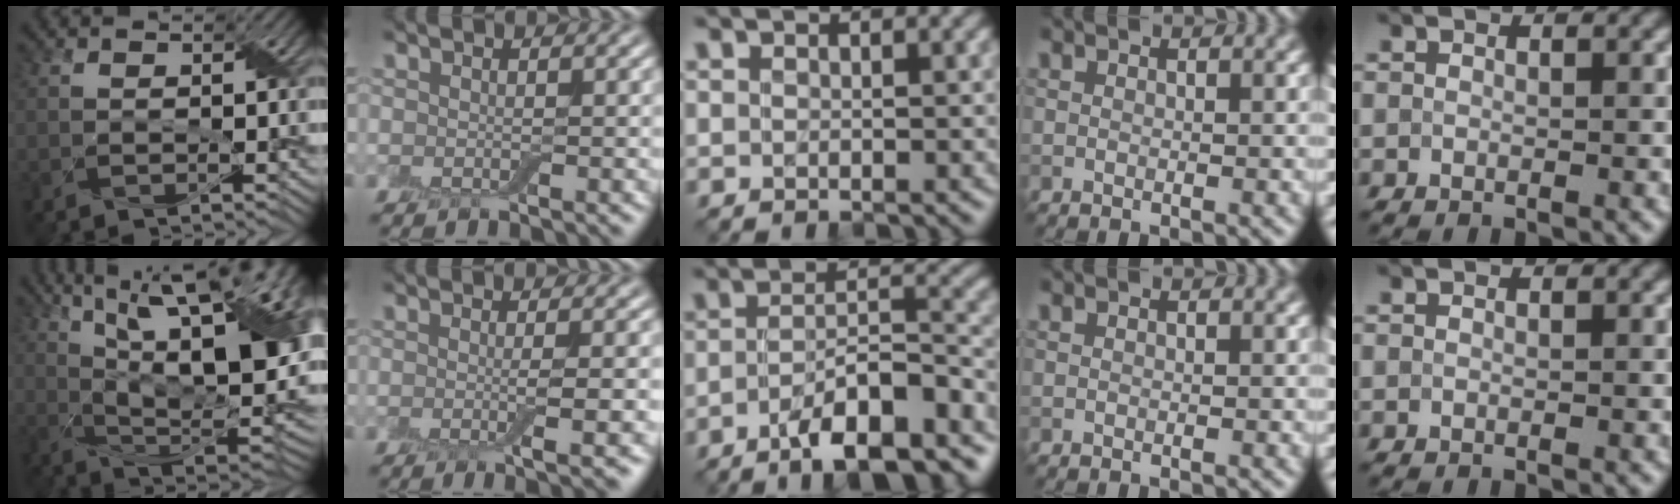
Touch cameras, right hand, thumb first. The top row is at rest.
{"thumb": {"total": 20.9, "force": [7.2, 8.4, 17.7], "torque": [-0.257, 0.049, 0.119]}, "index": {"total": 4.1, "force": [-0.4, 1.0, 3.9], "torque": [-0.050, -0.004, -0.007]}, "middle": {"total": 11.1, "force": [-7.0, 3.6, 7.8], "torque": [-0.118, 0.005, -0.105]}}